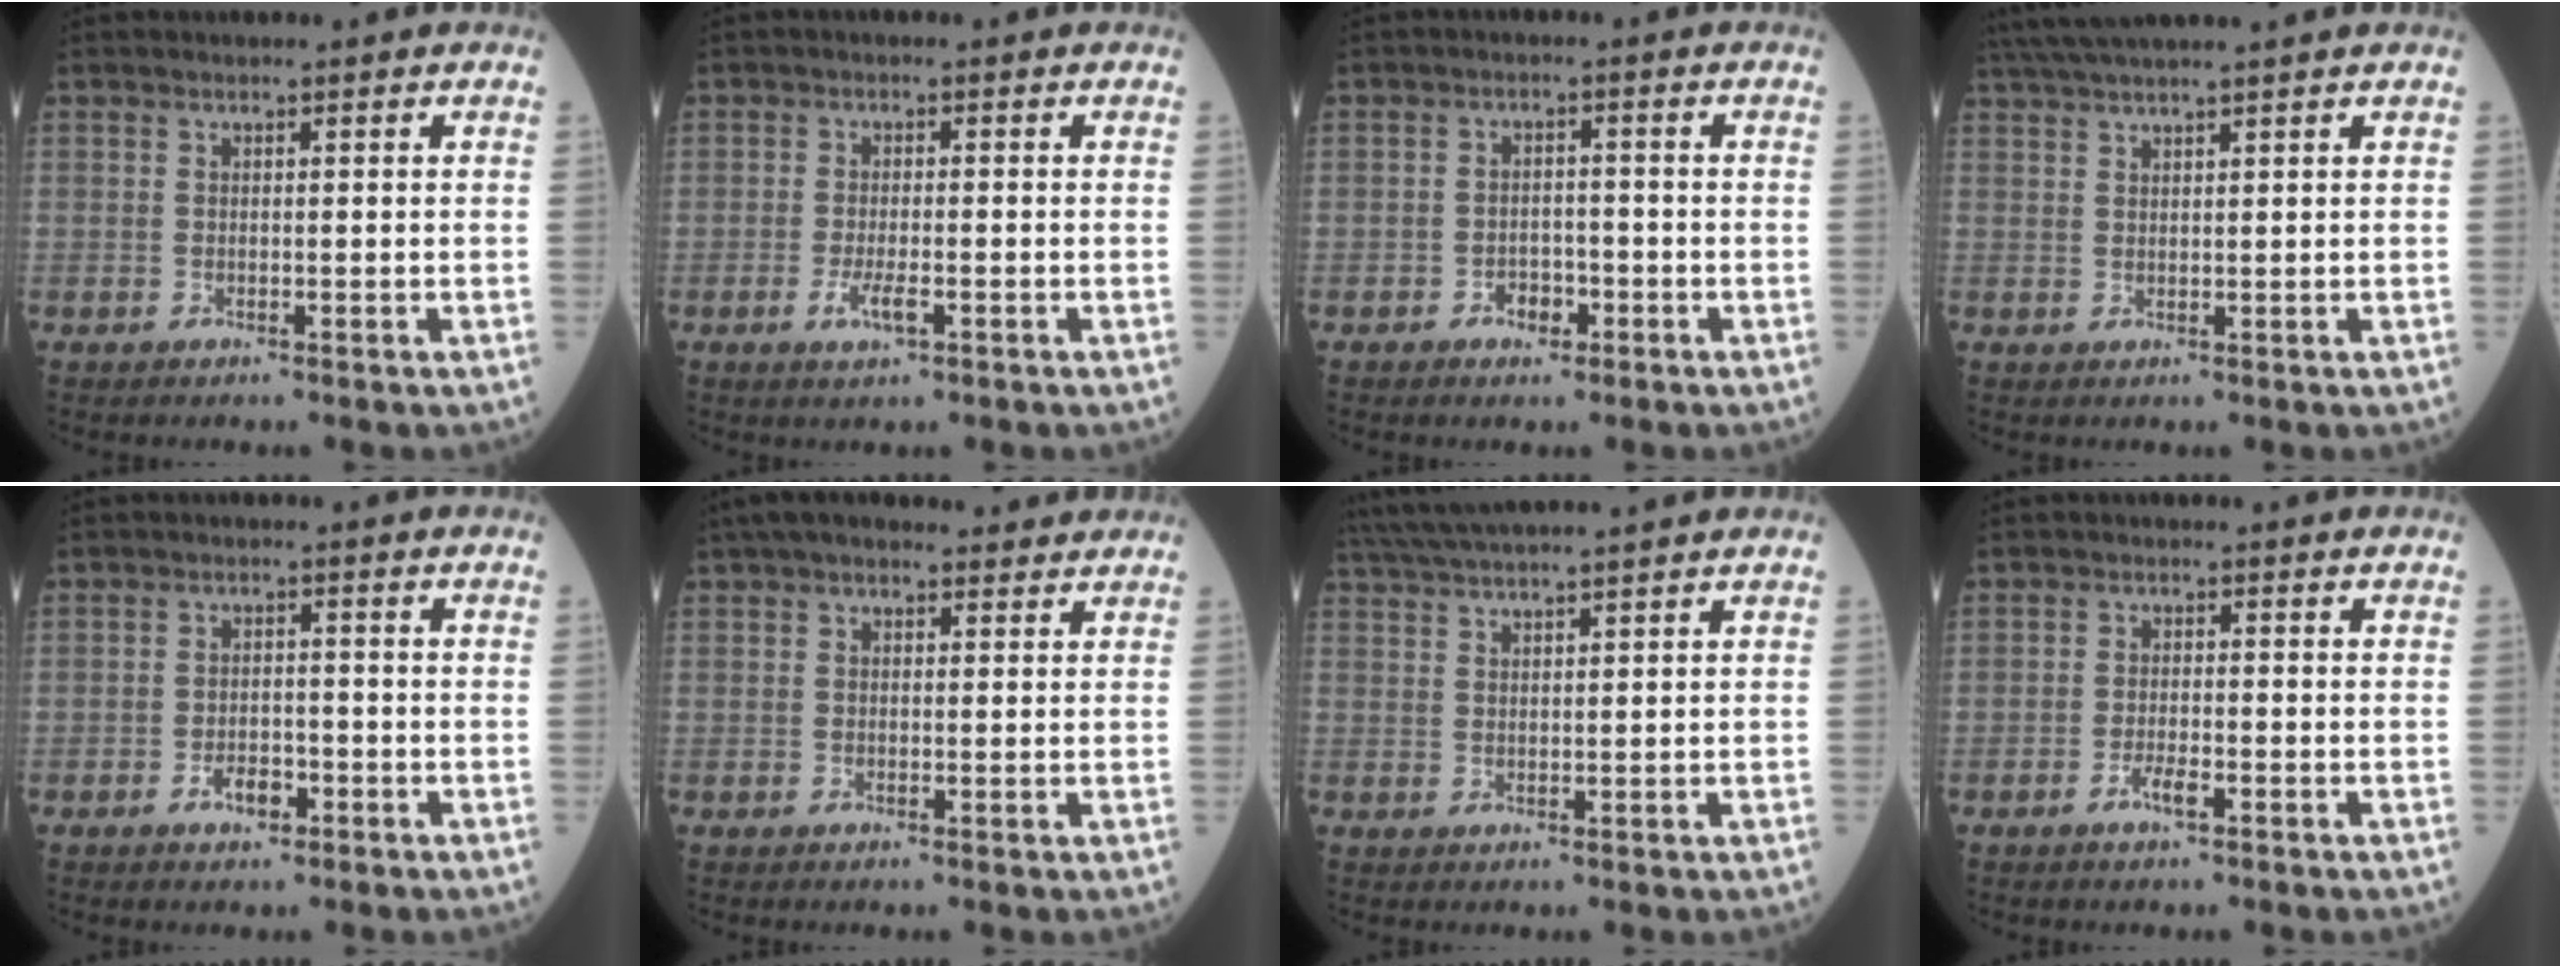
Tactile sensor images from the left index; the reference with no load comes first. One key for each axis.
{"total": 2.9, "fx": -1.3, "fy": 0.7, "fz": 2.5, "tx": -0.054, "ty": -0.006, "tz": -0.025}
{"total": 2.8, "fx": -1.6, "fy": 1.8, "fz": 1.4, "tx": -0.017, "ty": 0.003, "tz": -0.026}
{"total": 7.2, "fx": 6.1, "fy": -1.3, "fz": 3.5, "tx": -0.060, "ty": 0.028, "tz": 0.103}
{"total": 3.0, "fx": -1.8, "fy": 1.6, "fz": 1.8, "tx": -0.031, "ty": 0.001, "tz": -0.031}
{"total": 8.4, "fx": 6.9, "fy": 2.6, "fz": 4.0, "tx": -0.060, "ty": 0.041, "tz": 0.103}
{"total": 9.5, "fx": 8.3, "fy": -1.2, "fz": 4.3, "tx": -0.076, "ty": 0.029, "tz": 0.132}
{"total": 2.3, "fx": -1.4, "fy": 0.5, "fz": 1.7, "tx": -0.034, "ty": -0.003, "tz": -0.028}